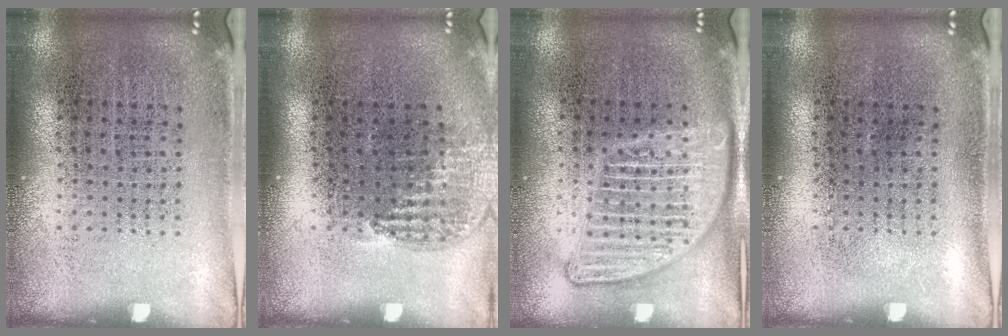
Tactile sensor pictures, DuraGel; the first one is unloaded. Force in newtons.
{"total": 1.0, "press": 1.0, "slide": 0.4}
{"total": 2.7, "press": 2.7, "slide": 0.2}
{"total": 0.0}